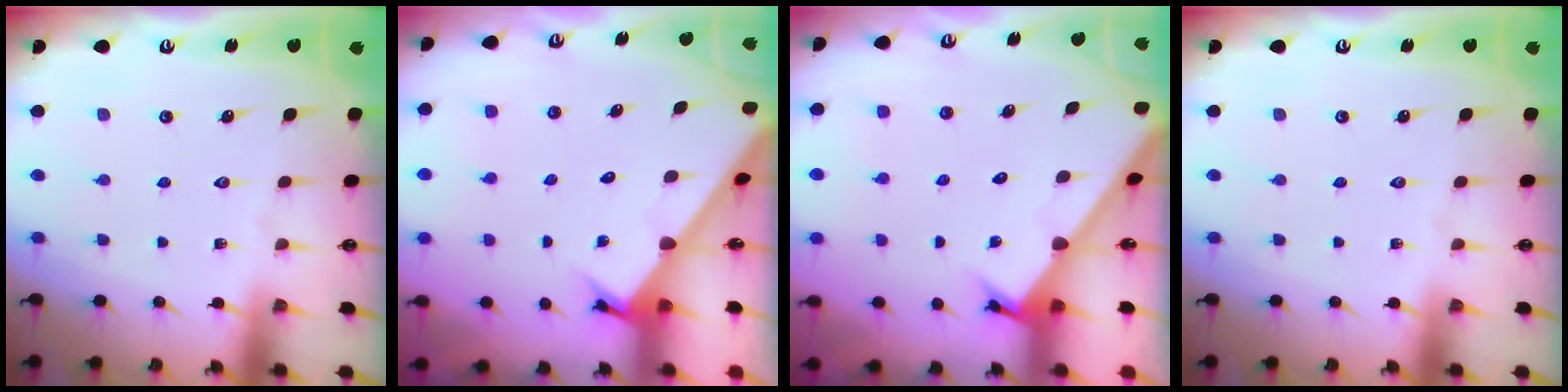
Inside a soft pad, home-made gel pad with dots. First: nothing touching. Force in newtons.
{"total": 2.5, "press": 2.5, "slide": 0.2}
{"total": 3.7, "press": 3.7, "slide": 0.1}
{"total": 0.0}